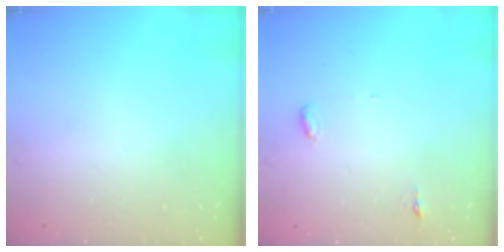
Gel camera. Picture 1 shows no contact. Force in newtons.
{"total": 3.0, "press": 2.8, "slide": 0.9}